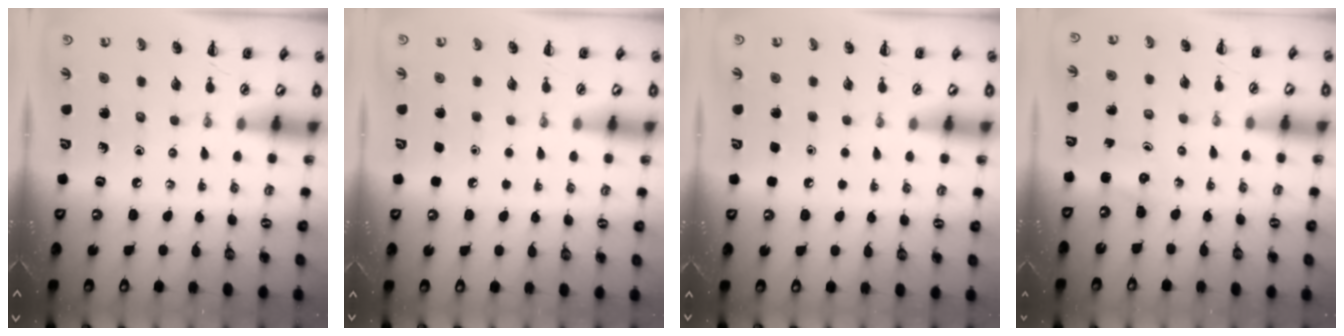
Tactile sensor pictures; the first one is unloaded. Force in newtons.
{"total": 1.7, "press": 1.7, "slide": 0.1}
{"total": 1.8, "press": 1.8, "slide": 0.1}
{"total": 2.5, "press": 2.4, "slide": 0.8}